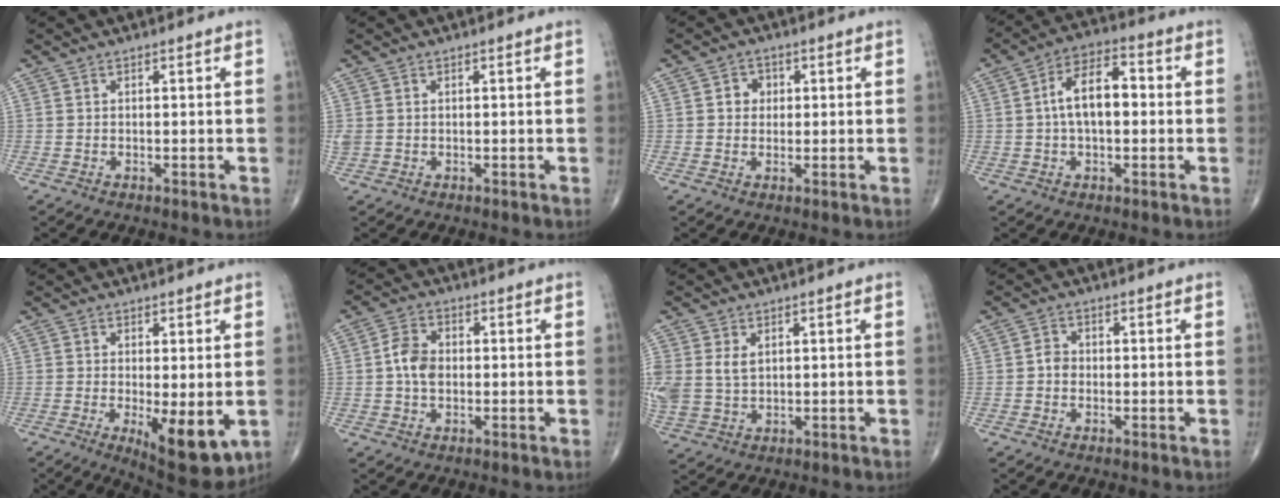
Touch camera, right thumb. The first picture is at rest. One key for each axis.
{"total": 1.8, "fx": 0.1, "fy": 1.5, "fz": 1.0, "tx": -0.036, "ty": 0.007, "tz": 0.008}
{"total": 3.3, "fx": 0.6, "fy": 2.9, "fz": 1.4, "tx": -0.001, "ty": 0.004, "tz": 0.004}
{"total": 9.0, "fx": 0.4, "fy": 4.8, "fz": 7.6, "tx": -0.127, "ty": 0.023, "tz": -0.002}
{"total": 10.0, "fx": -2.2, "fy": 3.7, "fz": 9.0, "tx": -0.122, "ty": -0.025, "tz": -0.022}
{"total": 5.5, "fx": -0.1, "fy": 3.8, "fz": 3.9, "tx": -0.070, "ty": 0.011, "tz": -0.007}
{"total": 8.5, "fx": 1.8, "fy": 6.2, "fz": 5.6, "tx": -0.141, "ty": -0.005, "tz": 0.049}
{"total": 2.1, "fx": -0.4, "fy": 1.8, "fz": 1.0, "tx": -0.006, "ty": 0.008, "tz": -0.011}